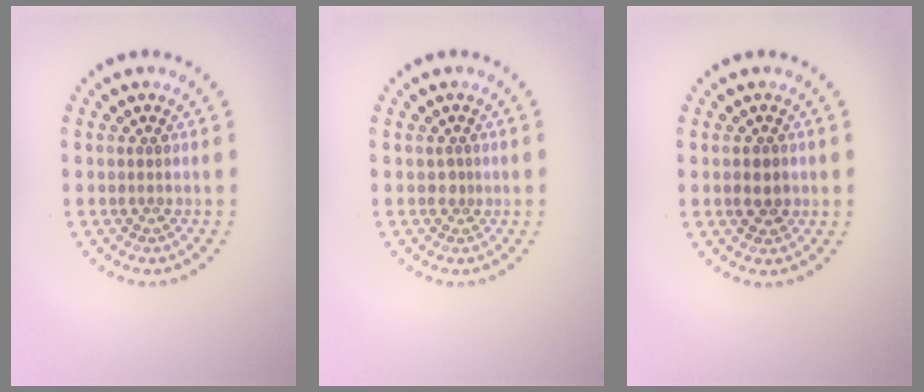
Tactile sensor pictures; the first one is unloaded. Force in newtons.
{"total": 0.9, "press": 0.5, "slide": 0.7}
{"total": 1.8, "press": 1.8, "slide": 0.2}